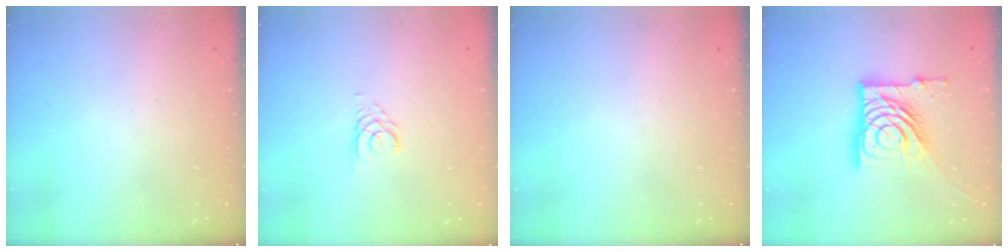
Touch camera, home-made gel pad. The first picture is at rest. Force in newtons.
{"total": 2.6, "press": 2.6, "slide": 0.2}
{"total": 0.0}
{"total": 18.2, "press": 18.1, "slide": 2.1}